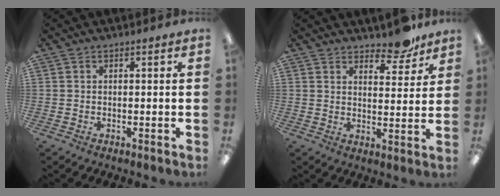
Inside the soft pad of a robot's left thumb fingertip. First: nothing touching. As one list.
[{"total": 7.9, "force": [6.7, 2.8, 3.2], "torque": [-0.023, -0.046, 0.115]}]